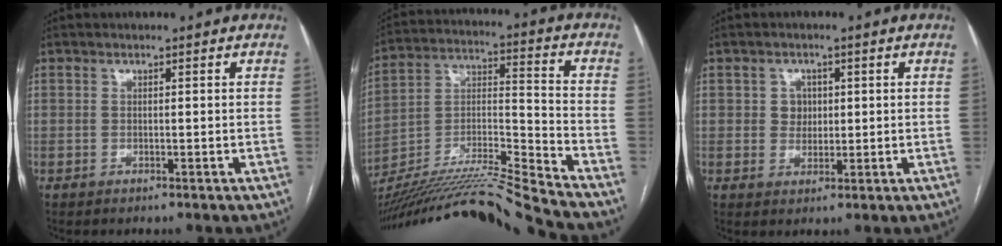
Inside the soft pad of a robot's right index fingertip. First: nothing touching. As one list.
[{"total": 22.0, "force": [-20.3, -3.1, 7.8], "torque": [-0.164, -0.007, -0.349]}, {"total": 3.0, "force": [0.6, 2.7, 1.1], "torque": [-0.011, 0.005, 0.010]}]